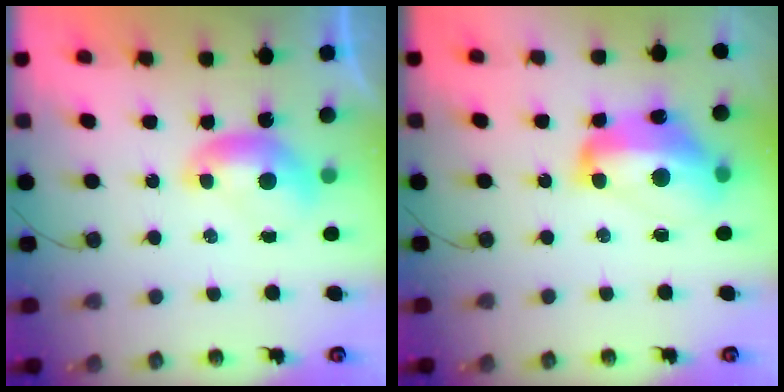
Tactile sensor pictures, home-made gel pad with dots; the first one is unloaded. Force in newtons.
{"total": 10.0, "press": 9.9, "slide": 1.2}